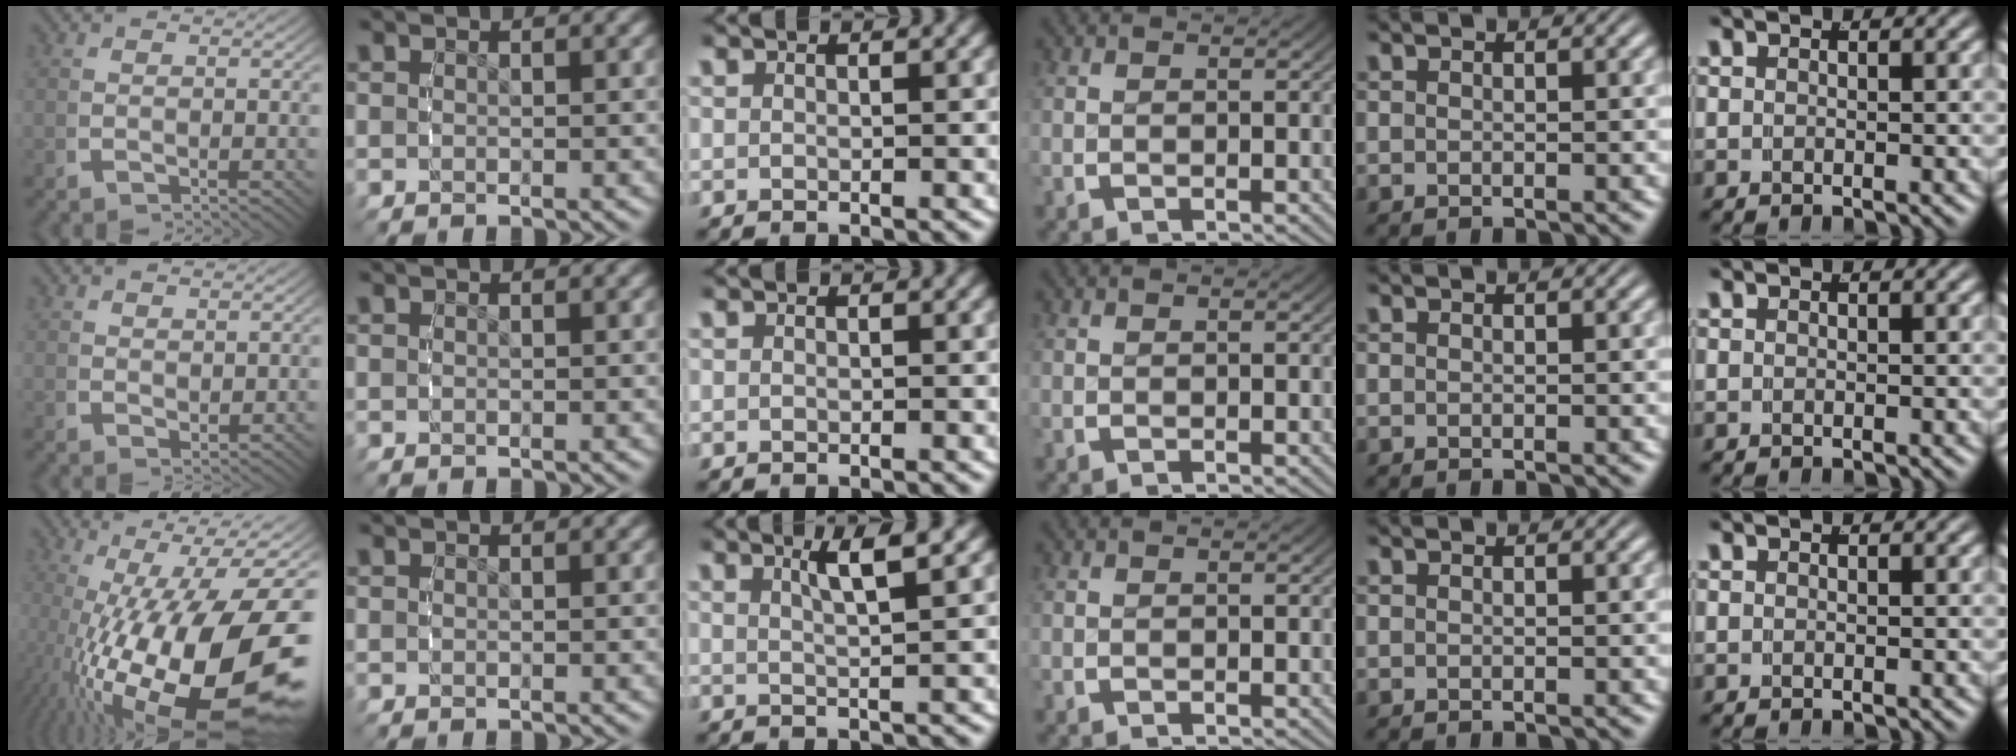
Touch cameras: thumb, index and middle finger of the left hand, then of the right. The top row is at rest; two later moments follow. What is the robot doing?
{"motion": "grasp_and_lifting", "object": "dispenser bottle"}